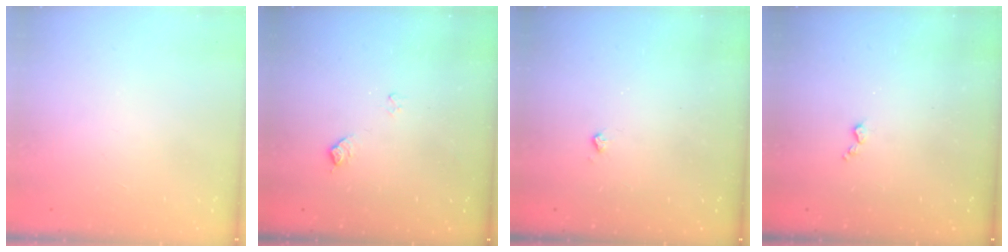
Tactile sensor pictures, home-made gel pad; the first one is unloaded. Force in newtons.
{"total": 6.1, "press": 6.1, "slide": 0.8}
{"total": 3.5, "press": 3.5, "slide": 0.6}
{"total": 3.5, "press": 3.5, "slide": 0.6}